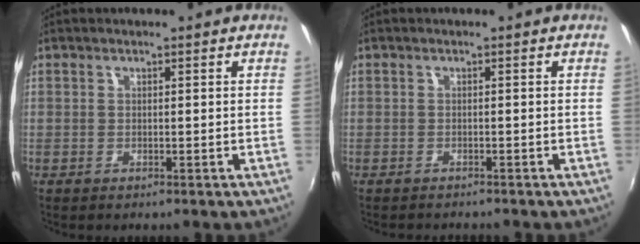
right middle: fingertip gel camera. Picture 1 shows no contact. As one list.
[{"total": 1.9, "force": [-1.8, 0.4, 0.3], "torque": [-0.014, -0.011, -0.030]}]